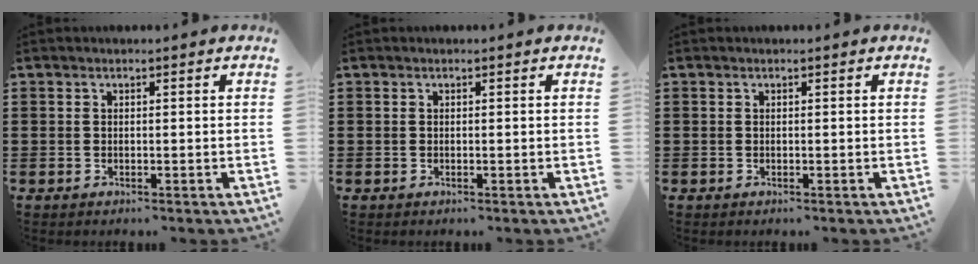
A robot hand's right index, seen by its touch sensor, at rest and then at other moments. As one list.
[{"total": 0.0}, {"total": 0.0}]